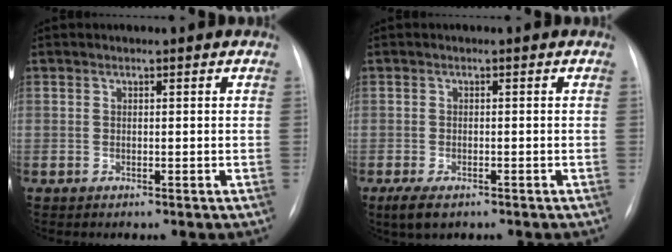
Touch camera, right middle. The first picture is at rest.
{"total": 3.6, "force": [-2.2, 1.5, 2.3], "torque": [-0.049, -0.008, -0.032]}